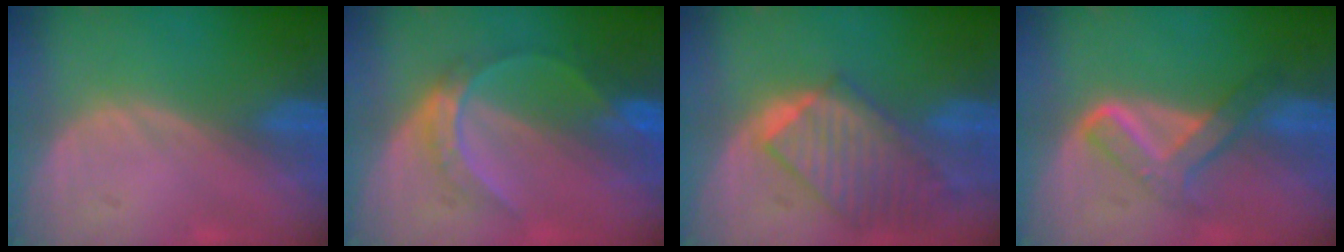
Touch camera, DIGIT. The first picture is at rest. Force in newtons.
{"total": 6.5, "press": 5.6, "slide": 3.4}
{"total": 9.8, "press": 8.6, "slide": 4.7}
{"total": 5.4, "press": 5.4, "slide": 0.1}